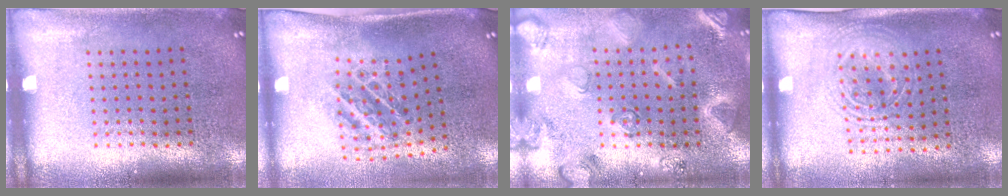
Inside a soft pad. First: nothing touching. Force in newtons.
{"total": 1.3, "press": 1.1, "slide": 0.6}
{"total": 2.5, "press": 2.5, "slide": 0.1}
{"total": 1.5, "press": 1.3, "slide": 0.7}